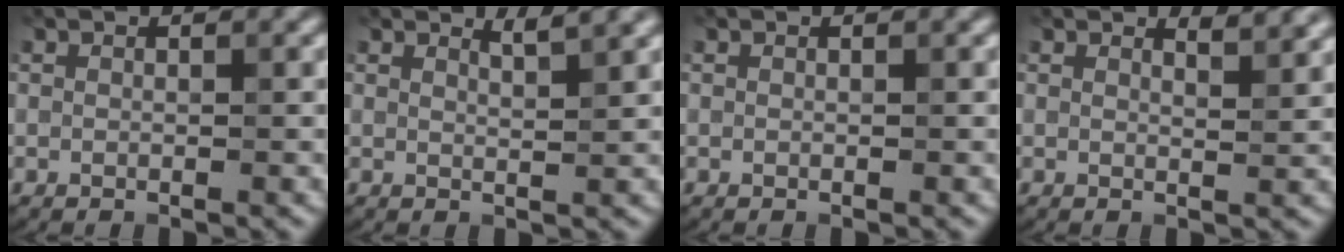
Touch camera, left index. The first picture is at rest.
{"total": 1.7, "force": [1.5, 0.3, 0.7], "torque": [0.000, 0.003, 0.019]}
{"total": 0.0}
{"total": 2.3, "force": [2.0, 0.5, 1.0], "torque": [-0.005, -0.002, 0.025]}